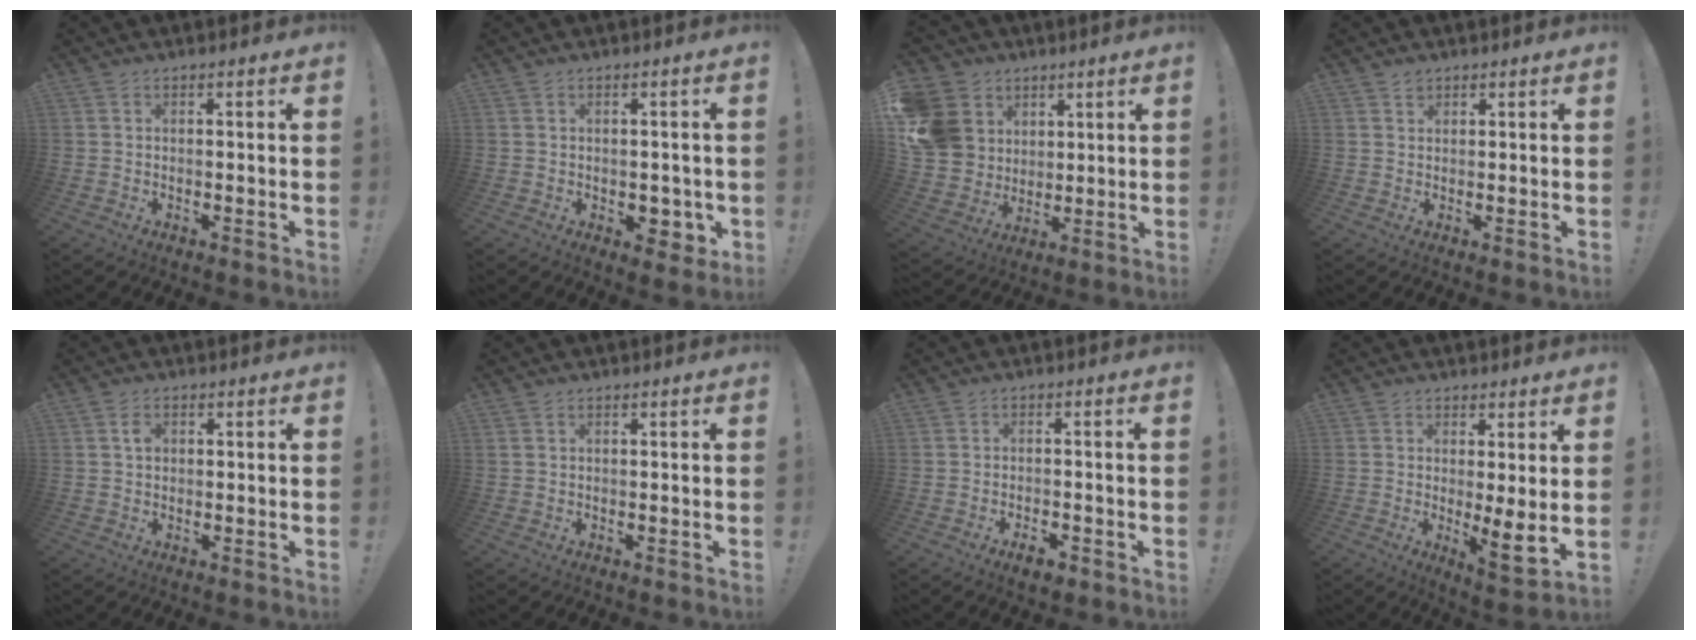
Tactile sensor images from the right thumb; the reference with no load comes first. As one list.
[{"total": 4.6, "force": [-0.7, 3.5, 2.9], "torque": [-0.025, 0.006, -0.009]}, {"total": 14.7, "force": [4.2, 13.1, 5.2], "torque": [-0.094, -0.009, 0.104]}, {"total": 1.2, "force": [1.0, 0.6, 0.3], "torque": [0.005, -0.007, 0.018]}, {"total": 2.3, "force": [0.7, 1.7, 1.5], "torque": [-0.020, 0.002, 0.009]}, {"total": 0.8, "force": [0.5, 0.5, 0.4], "torque": [-0.015, 0.004, 0.011]}, {"total": 3.5, "force": [-2.3, 1.2, 2.4], "torque": [-0.026, 0.007, -0.039]}, {"total": 6.4, "force": [1.7, 1.1, 6.1], "torque": [-0.064, -0.042, 0.030]}]